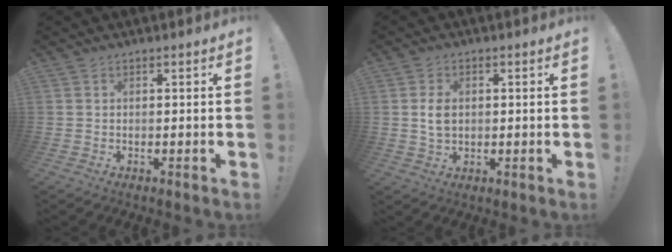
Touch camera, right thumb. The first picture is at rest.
{"total": 4.9, "force": [0.5, 3.3, 3.5], "torque": [-0.056, -0.006, 0.003]}